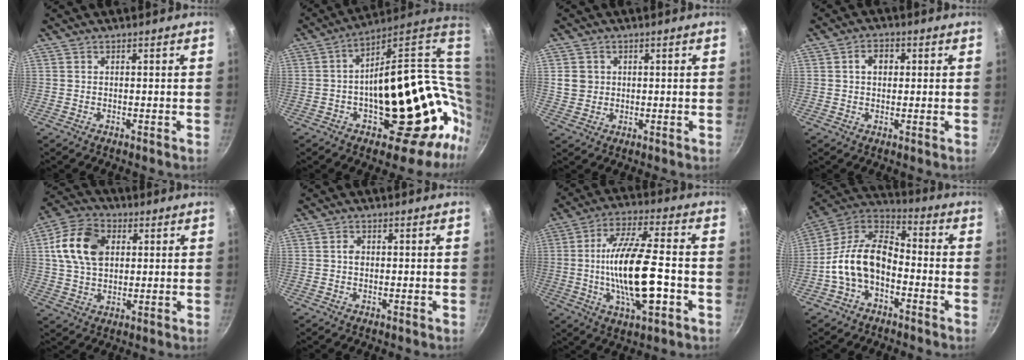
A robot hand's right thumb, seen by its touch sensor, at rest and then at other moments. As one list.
[{"total": 27.0, "force": [4.1, 14.8, 22.2], "torque": [-0.263, -0.002, 0.088]}, {"total": 4.1, "force": [0.7, 3.8, 1.4], "torque": [-0.011, 0.003, 0.016]}, {"total": 4.0, "force": [0.8, 3.0, 2.5], "torque": [-0.021, 0.009, 0.009]}, {"total": 13.4, "force": [3.2, 9.4, 9.1], "torque": [-0.149, 0.007, 0.046]}, {"total": 1.5, "force": [0.1, 1.2, 0.9], "torque": [-0.014, 0.004, 0.000]}, {"total": 18.8, "force": [-3.1, 6.4, 17.4], "torque": [-0.309, 0.018, -0.060]}, {"total": 14.0, "force": [-3.9, 8.9, 10.1], "torque": [-0.167, 0.058, -0.093]}]